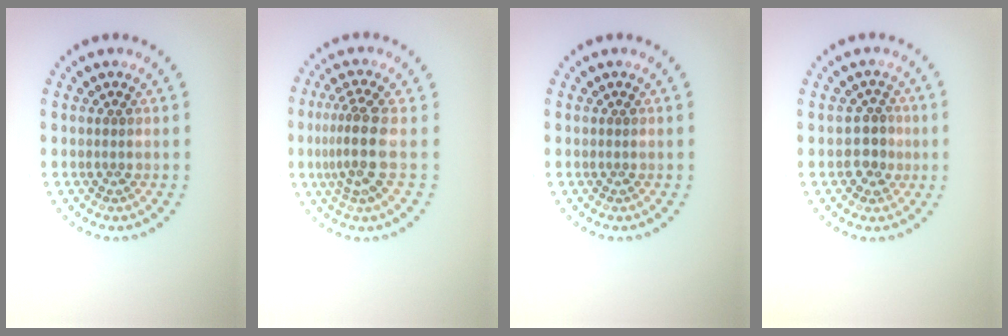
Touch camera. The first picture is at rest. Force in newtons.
{"total": 3.6, "press": 2.7, "slide": 2.4}
{"total": 0.0}
{"total": 2.4, "press": 2.2, "slide": 0.9}